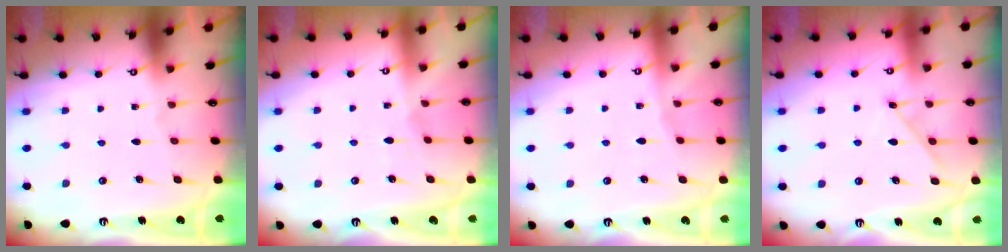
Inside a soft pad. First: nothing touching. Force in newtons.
{"total": 2.5, "press": 2.4, "slide": 0.5}
{"total": 3.0, "press": 2.9, "slide": 0.6}
{"total": 4.4, "press": 4.4, "slide": 0.7}